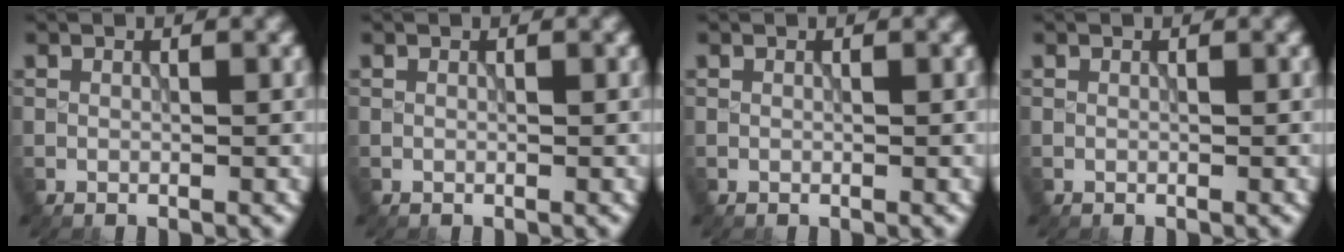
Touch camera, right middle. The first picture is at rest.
{"total": 0.0}
{"total": 0.0}
{"total": 0.0}